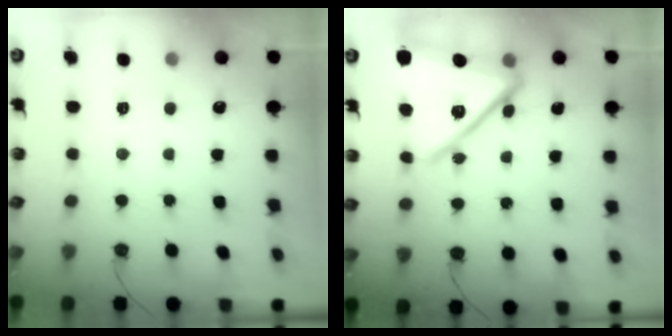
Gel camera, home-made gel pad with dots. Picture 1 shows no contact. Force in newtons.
{"total": 19.9, "press": 19.9, "slide": 1.5}